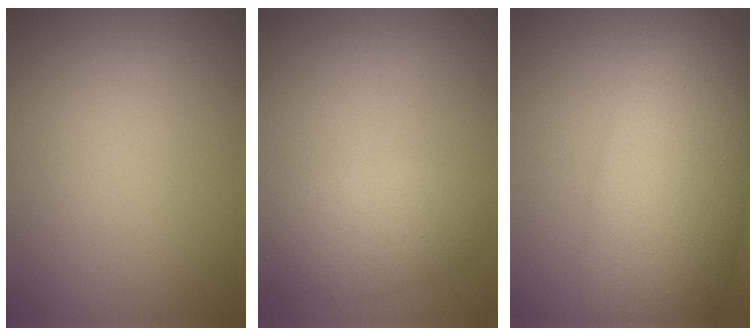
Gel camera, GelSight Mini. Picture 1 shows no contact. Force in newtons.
{"total": 2.6, "press": 2.6, "slide": 0.2}
{"total": 10.3, "press": 10.3, "slide": 0.1}